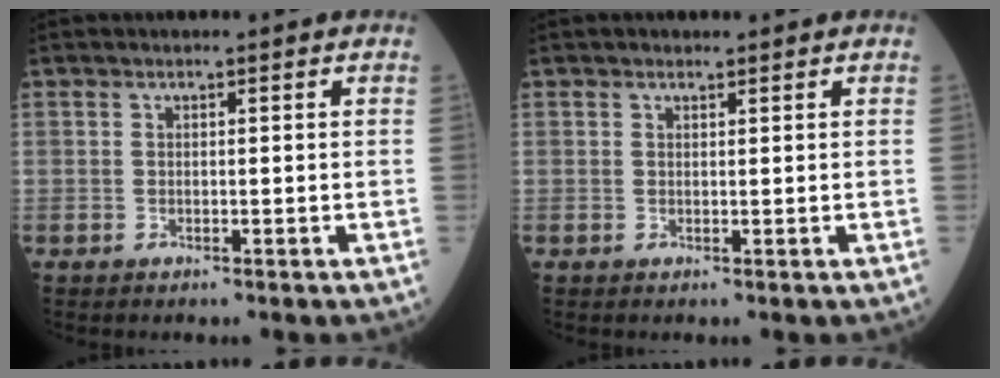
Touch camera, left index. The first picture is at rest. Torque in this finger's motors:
{"motor_torque": [0.11, 0.04, -0.02, 0.02]}